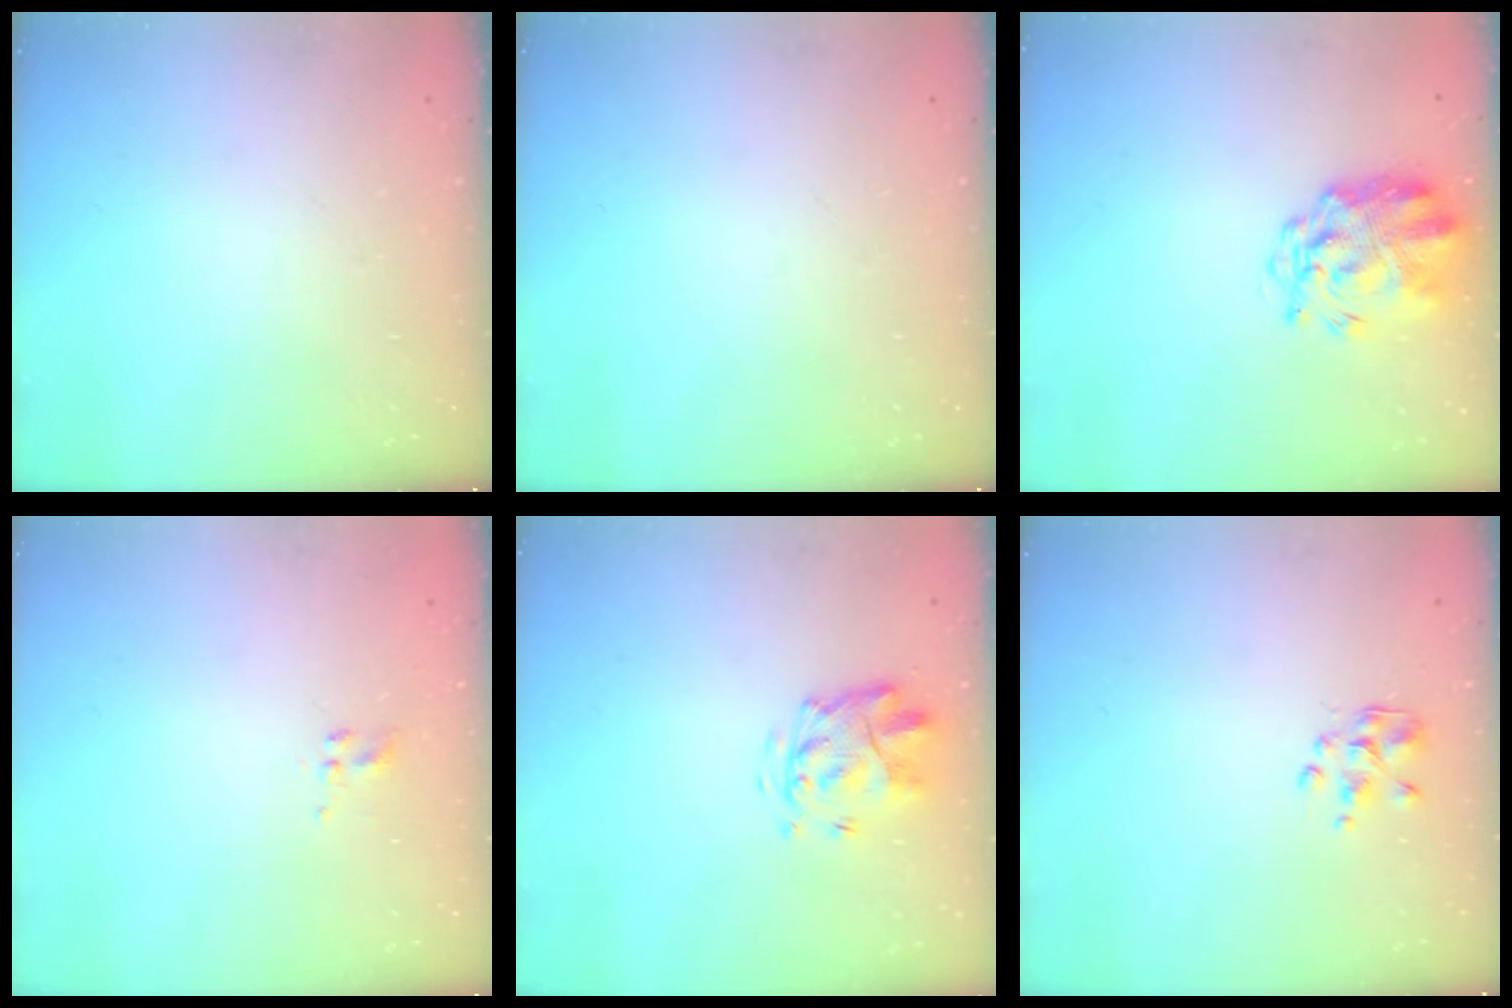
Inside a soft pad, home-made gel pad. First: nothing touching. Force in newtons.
{"total": 0.0}
{"total": 4.6, "press": 4.3, "slide": 1.4}
{"total": 1.8, "press": 1.5, "slide": 0.9}
{"total": 3.8, "press": 3.5, "slide": 1.6}
{"total": 2.3, "press": 2.1, "slide": 0.8}